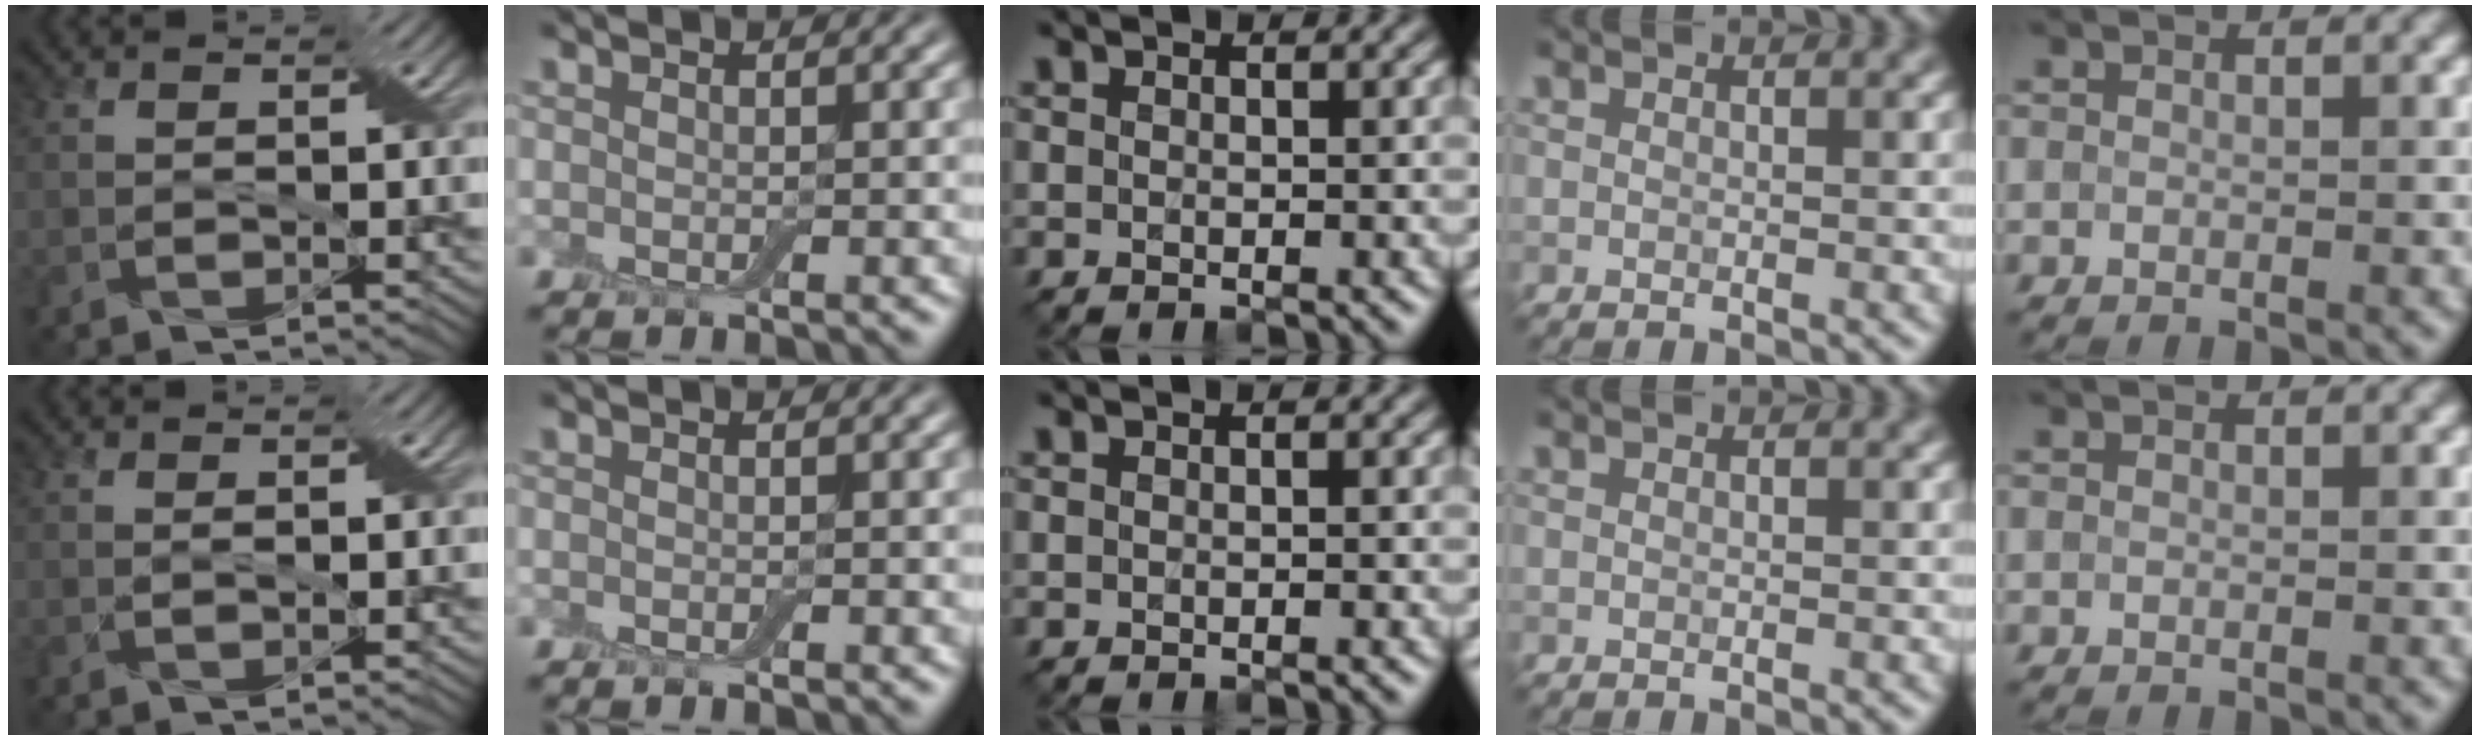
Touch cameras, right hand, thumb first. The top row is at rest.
{"thumb": {"total": 0.7, "force": [0.2, 0.1, 0.6], "torque": [-0.014, 0.002, 0.002]}, "index": {"total": 0.6, "force": [-0.5, 0.1, 0.3], "torque": [-0.006, -0.004, -0.008]}}